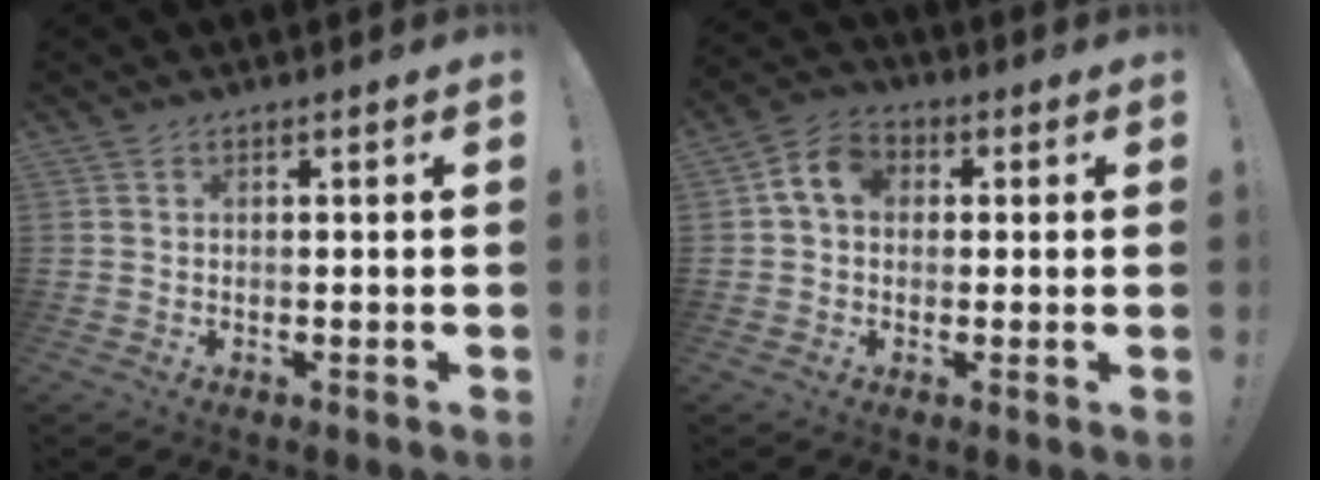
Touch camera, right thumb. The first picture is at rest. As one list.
[{"total": 8.1, "force": [1.4, 6.2, 5.1], "torque": [-0.088, 0.019, 0.033]}]